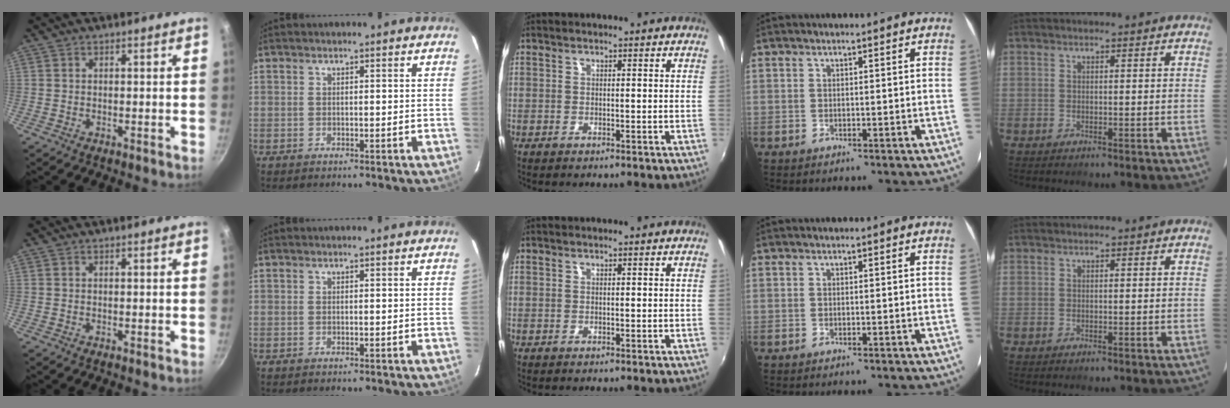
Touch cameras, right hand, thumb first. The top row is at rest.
{}